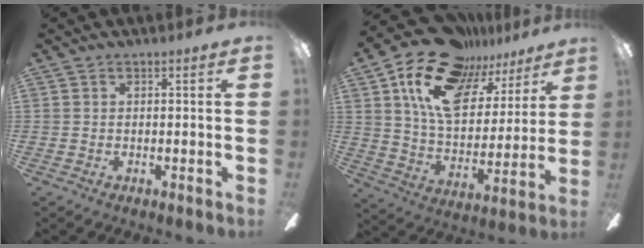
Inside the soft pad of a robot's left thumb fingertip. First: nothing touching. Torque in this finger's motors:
{"motor_torque": [1.75, 1.79, 1.32, -1.45, 0.36]}